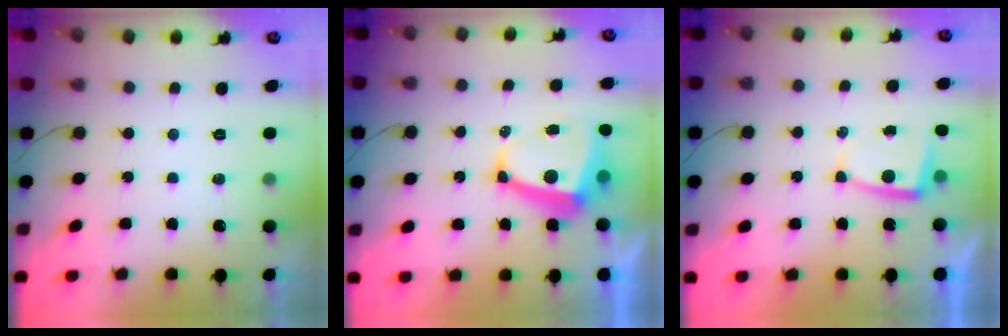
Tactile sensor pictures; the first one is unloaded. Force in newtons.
{"total": 8.2, "press": 8.0, "slide": 1.3}
{"total": 2.9, "press": 2.9, "slide": 0.4}